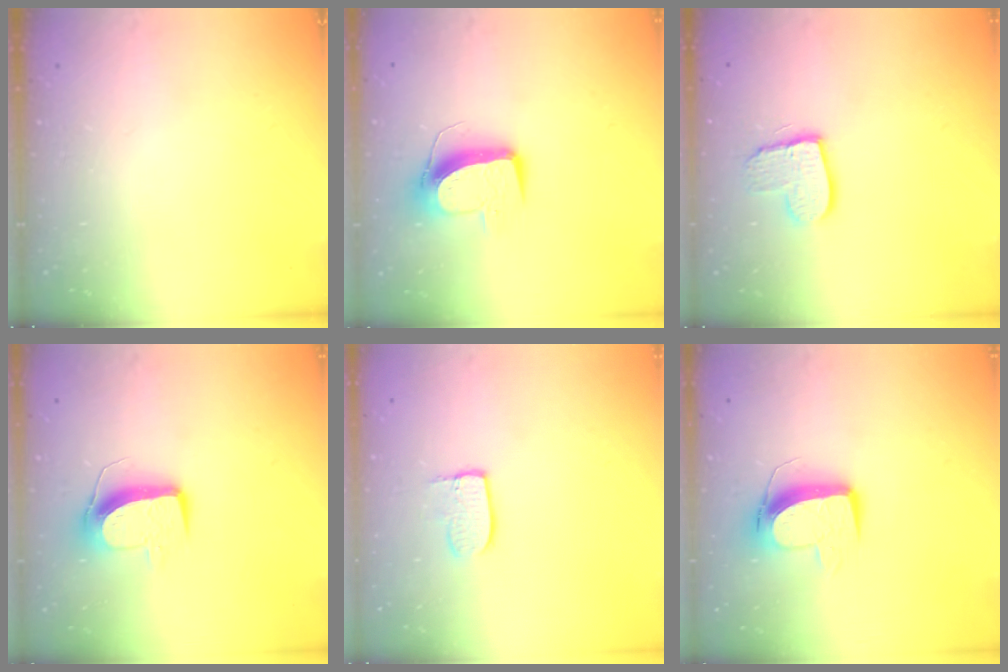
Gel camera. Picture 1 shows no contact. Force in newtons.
{"total": 10.0, "press": 9.9, "slide": 0.9}
{"total": 10.3, "press": 10.3, "slide": 0.8}
{"total": 9.8, "press": 9.7, "slide": 0.8}
{"total": 6.8, "press": 6.8, "slide": 0.1}
{"total": 10.3, "press": 10.2, "slide": 1.1}